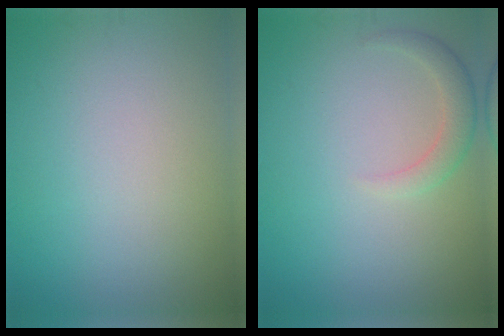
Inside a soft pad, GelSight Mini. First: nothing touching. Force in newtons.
{"total": 2.1, "press": 2.1, "slide": 0.2}